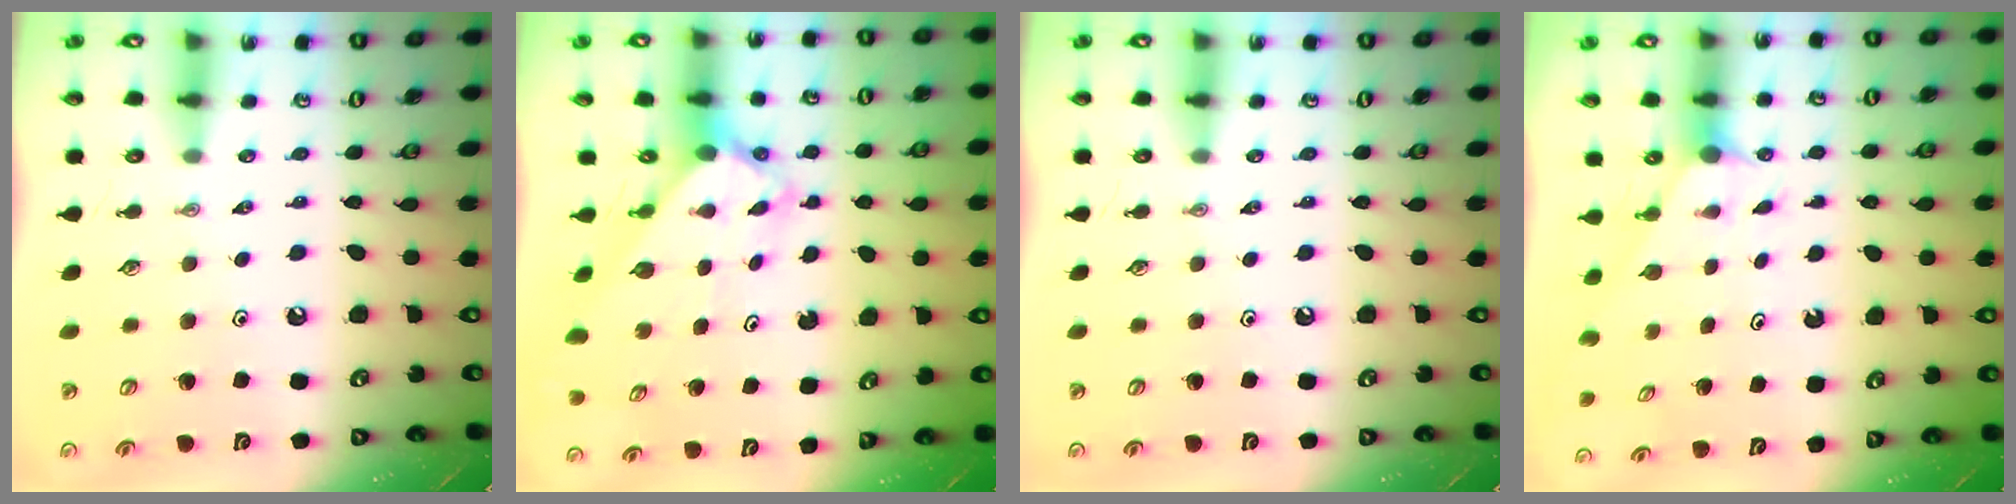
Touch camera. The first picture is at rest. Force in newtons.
{"total": 2.5, "press": 2.5, "slide": 0.2}
{"total": 0.0}
{"total": 1.5, "press": 1.5, "slide": 0.2}